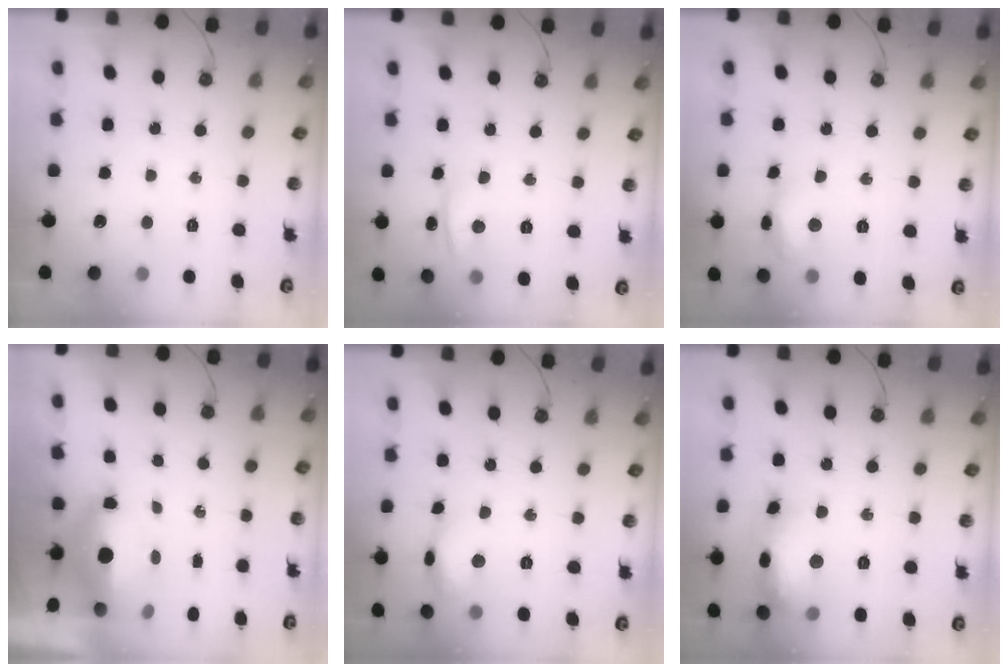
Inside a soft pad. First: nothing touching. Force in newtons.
{"total": 1.6, "press": 1.4, "slide": 0.7}
{"total": 11.3, "press": 11.3, "slide": 0.9}
{"total": 10.9, "press": 8.9, "slide": 6.3}
{"total": 13.1, "press": 8.6, "slide": 9.9}
{"total": 15.7, "press": 15.6, "slide": 1.3}